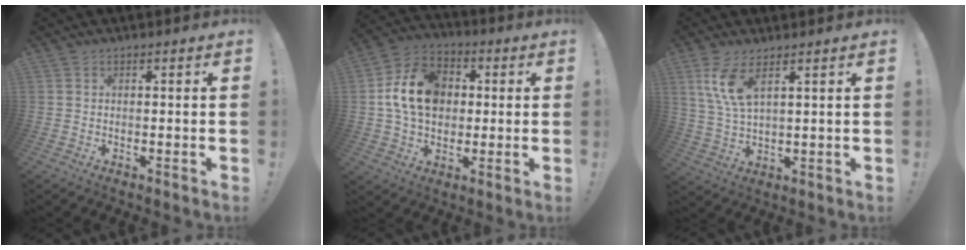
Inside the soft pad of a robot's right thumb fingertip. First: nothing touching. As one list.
[{"total": 16.5, "force": [2.1, 12.7, 10.3], "torque": [-0.173, 0.008, 0.046]}, {"total": 8.9, "force": [4.7, 3.1, 6.9], "torque": [-0.147, -0.020, 0.084]}]